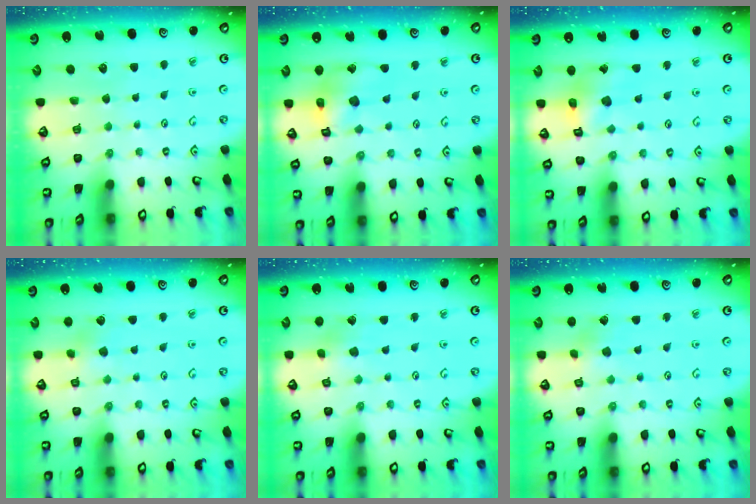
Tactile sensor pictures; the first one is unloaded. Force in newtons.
{"total": 13.3, "press": 13.1, "slide": 1.8}
{"total": 10.3, "press": 10.3, "slide": 1.2}
{"total": 3.9, "press": 3.8, "slide": 1.1}
{"total": 2.6, "press": 2.6, "slide": 0.4}
{"total": 2.5, "press": 2.4, "slide": 0.7}